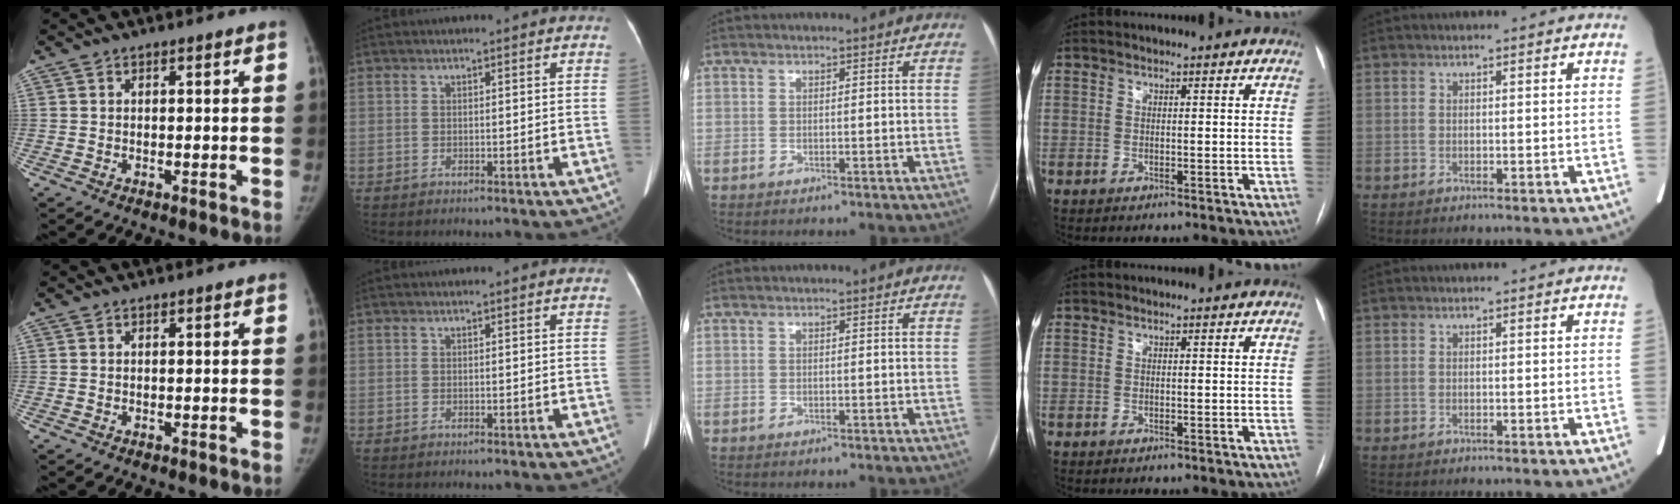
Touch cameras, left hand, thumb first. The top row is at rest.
{}